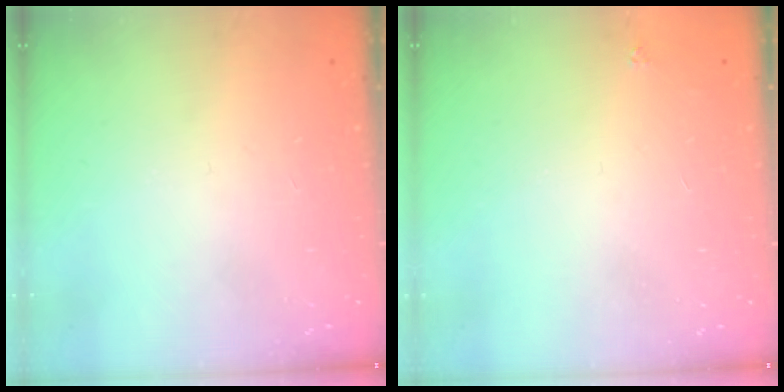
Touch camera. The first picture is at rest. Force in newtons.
{"total": 1.6, "press": 1.5, "slide": 0.2}